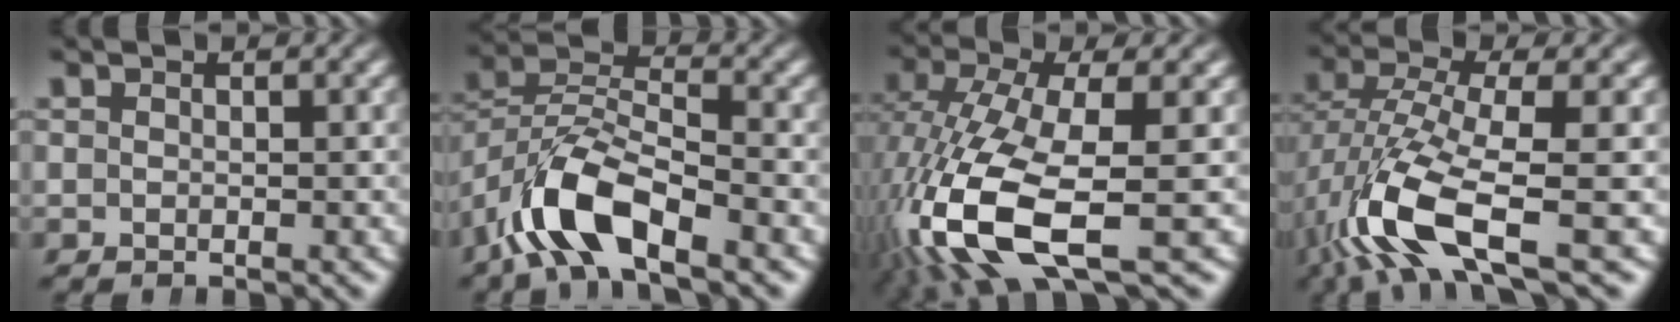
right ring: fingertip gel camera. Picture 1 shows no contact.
{"total": 5.9, "force": [-2.3, 3.6, 4.1], "torque": [-0.099, -0.020, -0.035]}
{"total": 9.6, "force": [-2.6, 4.3, 8.1], "torque": [-0.212, -0.057, -0.006]}
{"total": 8.0, "force": [-2.2, 3.6, 6.8], "torque": [-0.157, -0.038, -0.018]}